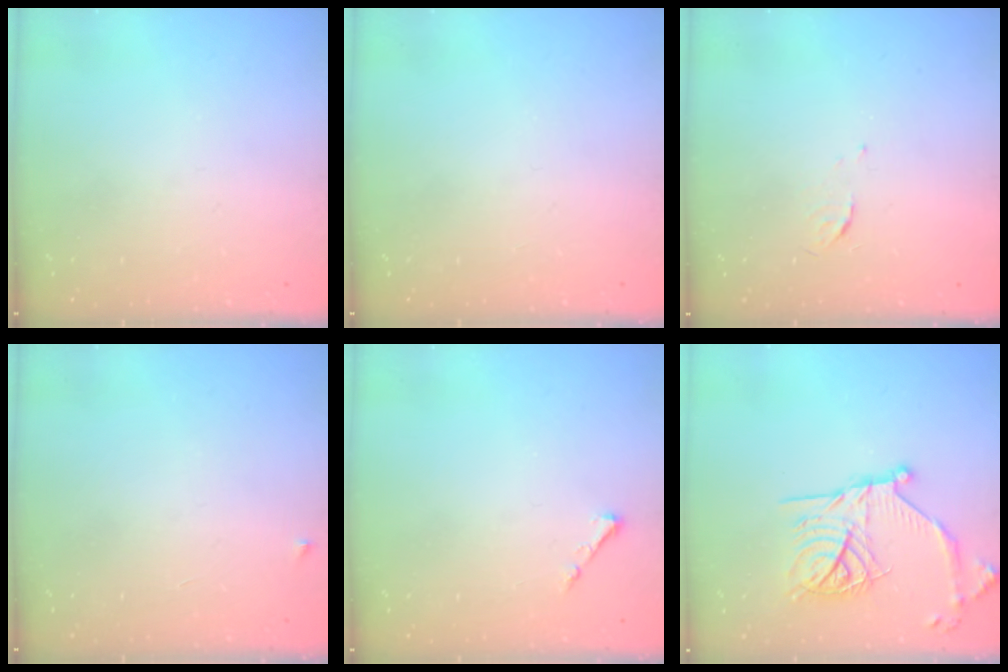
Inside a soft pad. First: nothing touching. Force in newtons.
{"total": 0.0}
{"total": 3.7, "press": 3.6, "slide": 0.5}
{"total": 2.5, "press": 2.4, "slide": 0.4}
{"total": 3.2, "press": 3.1, "slide": 0.5}
{"total": 19.4, "press": 19.3, "slide": 1.5}